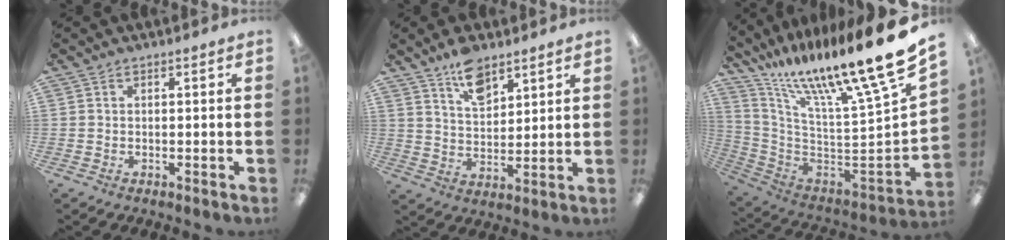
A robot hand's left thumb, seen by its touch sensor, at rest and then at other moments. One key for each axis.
{"total": 9.2, "fx": 6.7, "fy": 4.7, "fz": 4.2, "tx": -0.062, "ty": -0.036, "tz": 0.119}
{"total": 16.2, "fx": 11.9, "fy": -0.1, "fz": 11.0, "tx": -0.145, "ty": -0.133, "tz": 0.177}